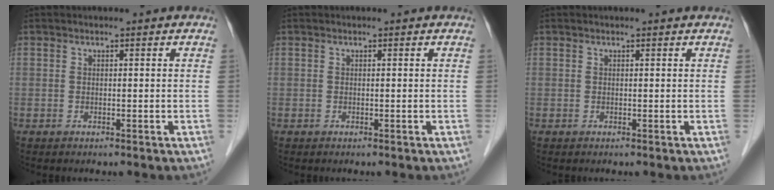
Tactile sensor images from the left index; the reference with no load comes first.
{"total": 0.0}
{"total": 0.5, "force": [0.5, 0.0, 0.2], "torque": [-0.004, 0.000, 0.008]}